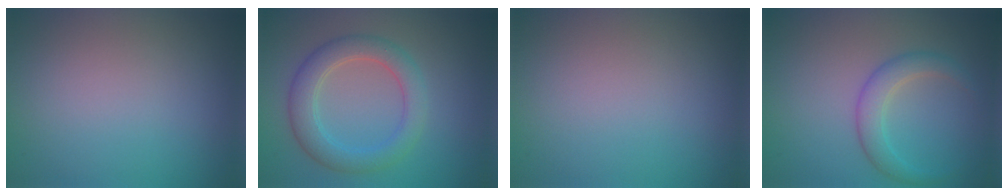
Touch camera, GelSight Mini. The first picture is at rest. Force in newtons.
{"total": 4.1, "press": 4.1, "slide": 0.3}
{"total": 0.0}
{"total": 2.6, "press": 2.6, "slide": 0.1}